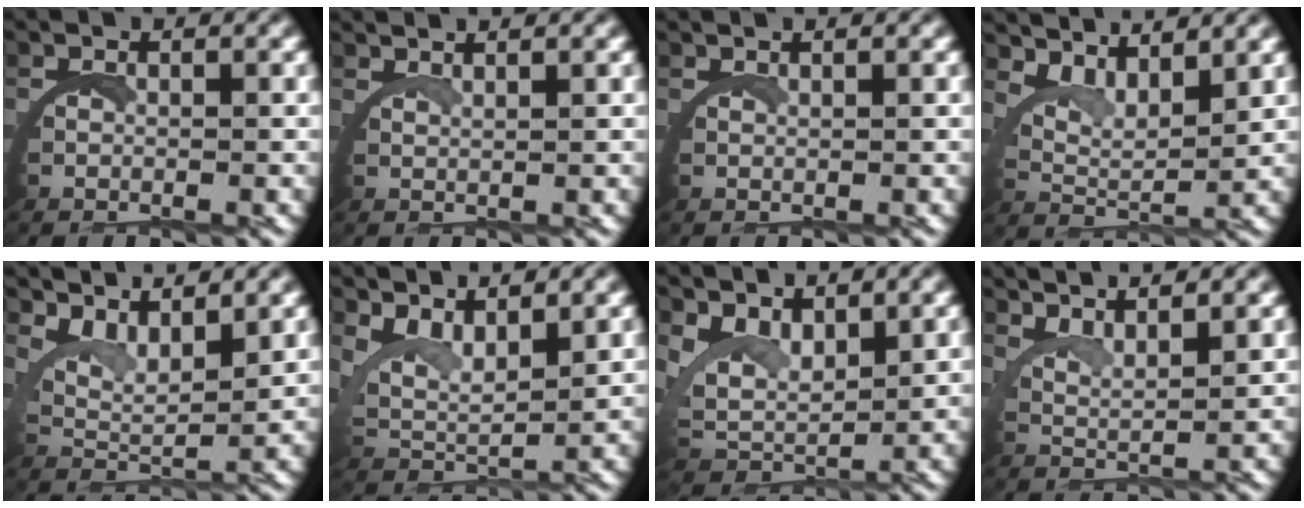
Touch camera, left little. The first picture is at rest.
{"total": 2.7, "force": [2.4, -1.2, 0.3], "torque": [-0.007, 0.003, 0.043]}
{"total": 1.6, "force": [1.2, -1.0, 0.0], "torque": [0.000, 0.004, 0.021]}
{"total": 5.1, "force": [4.3, 1.3, 2.4], "torque": [-0.050, -0.002, 0.068]}
{"total": 5.3, "force": [4.1, 1.7, 2.8], "torque": [-0.058, -0.004, 0.066]}
{"total": 5.1, "force": [3.5, 2.4, 2.8], "torque": [-0.074, -0.008, 0.057]}
{"total": 4.9, "force": [3.0, 2.9, 2.6], "torque": [-0.072, -0.015, 0.054]}
{"total": 5.7, "force": [4.7, 1.5, 2.7], "torque": [-0.062, 0.004, 0.072]}